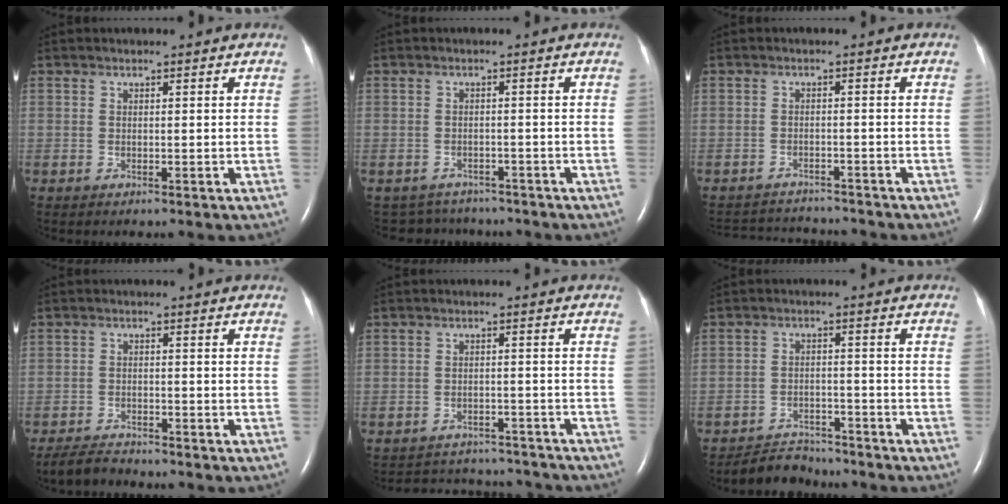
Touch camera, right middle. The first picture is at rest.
{"total": 5.7, "force": [-5.2, 2.3, 0.0], "torque": [-0.001, 0.010, -0.065]}
{"total": 8.1, "force": [-8.0, 0.9, 1.0], "torque": [-0.020, 0.003, -0.113]}
{"total": 3.3, "force": [-3.3, 0.4, 0.6], "torque": [-0.016, -0.014, -0.060]}
{"total": 11.1, "force": [-10.6, 3.1, 1.2], "torque": [-0.027, 0.015, -0.129]}
{"total": 4.9, "force": [-4.7, 1.4, -0.3], "torque": [-0.001, -0.005, -0.078]}